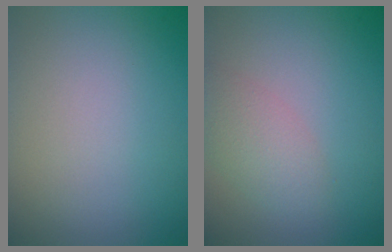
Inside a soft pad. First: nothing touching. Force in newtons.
{"total": 2.7, "press": 2.7, "slide": 0.1}